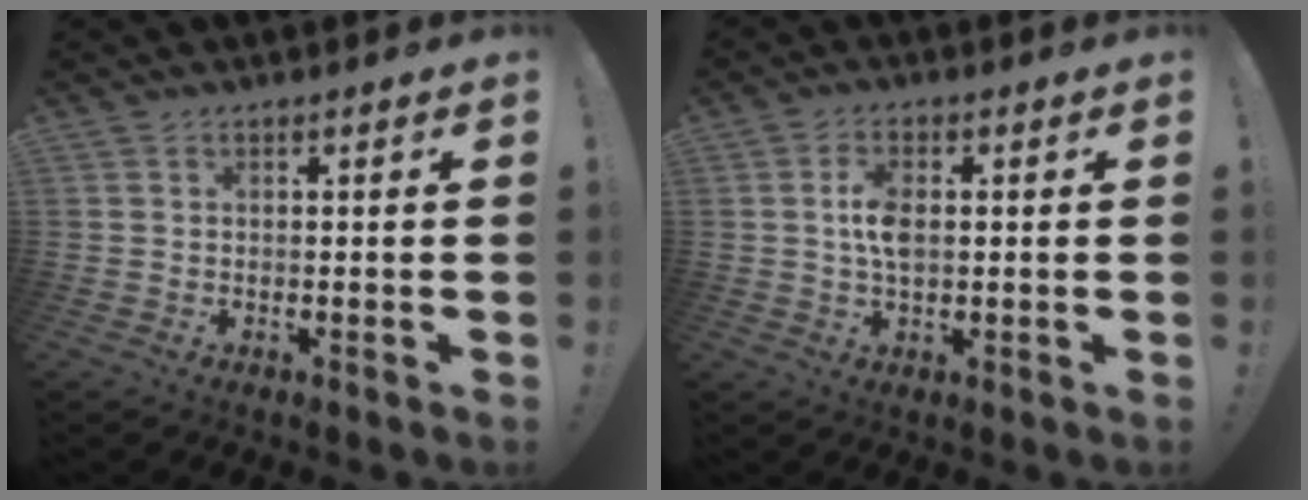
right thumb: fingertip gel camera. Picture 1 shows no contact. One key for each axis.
{"total": 5.9, "fx": 0.4, "fy": 3.1, "fz": 4.9, "tx": -0.086, "ty": 0.003, "tz": 0.003}